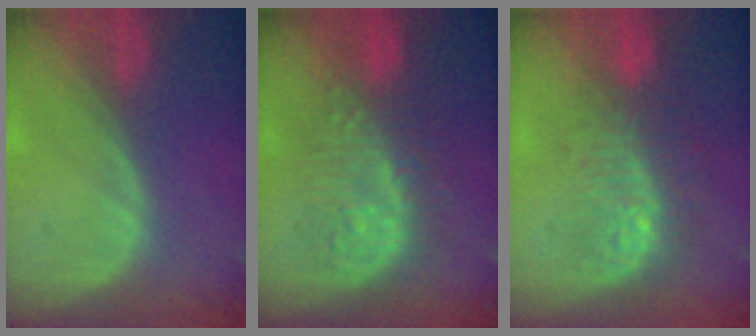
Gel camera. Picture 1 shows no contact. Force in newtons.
{"total": 9.1, "press": 9.0, "slide": 1.6}
{"total": 9.3, "press": 8.3, "slide": 4.2}